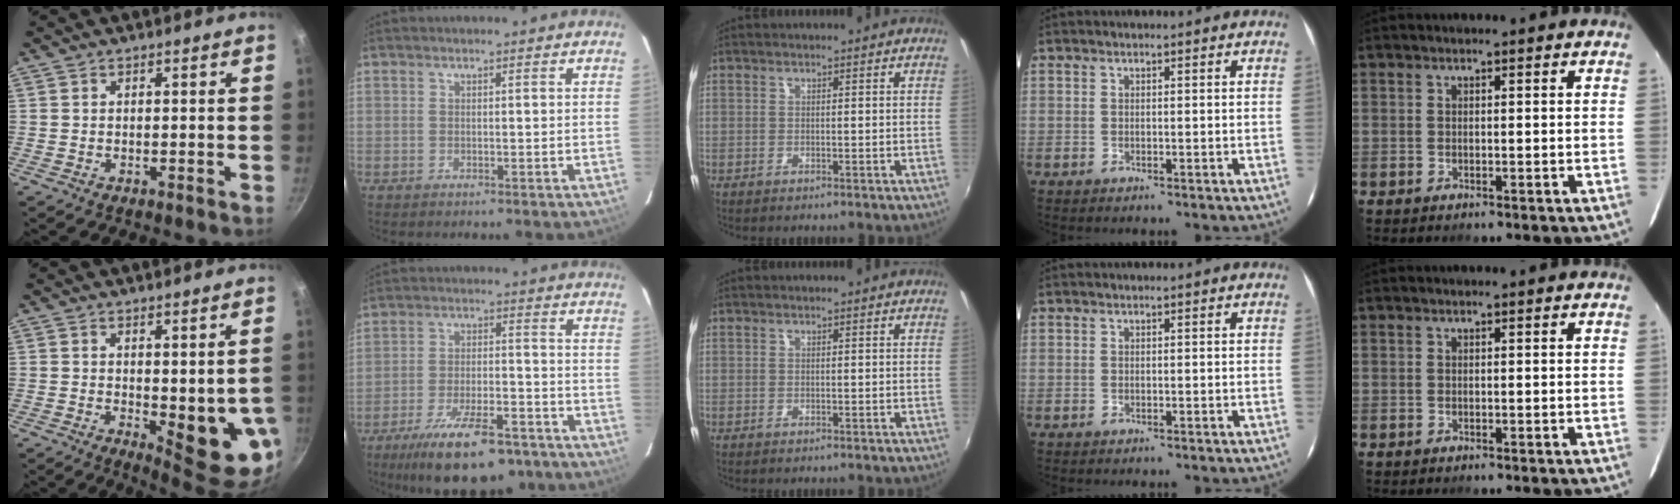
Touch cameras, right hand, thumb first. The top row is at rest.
{"thumb": {"total": 11.5, "force": [-0.7, 4.0, 10.7], "torque": [-0.107, -0.021, 0.002]}, "index": {"total": 17.9, "force": [-12.7, 6.4, 10.9], "torque": [-0.203, -0.020, -0.188]}}